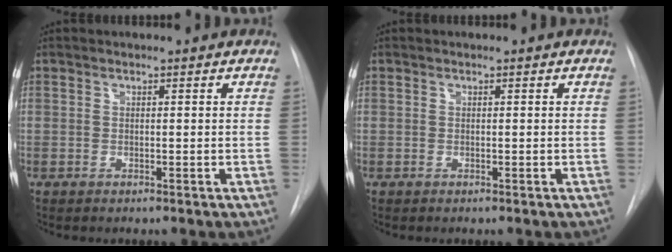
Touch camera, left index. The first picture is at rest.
{"total": 0.0}